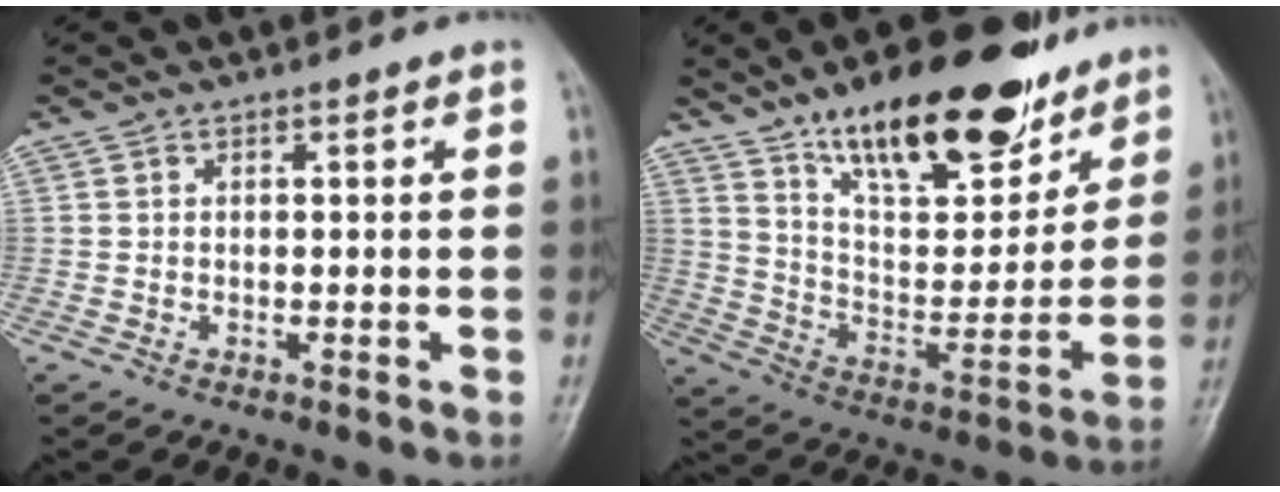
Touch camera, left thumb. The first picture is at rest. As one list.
[{"total": 24.3, "force": [16.5, 9.4, 15.2], "torque": [-0.185, -0.071, 0.269]}]